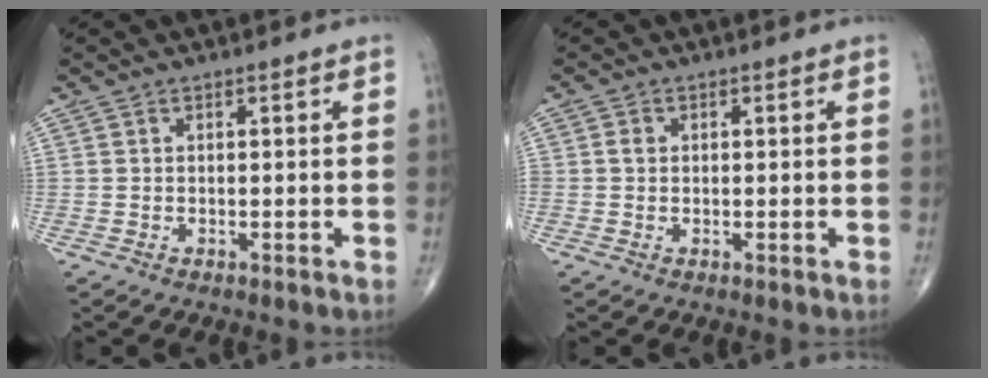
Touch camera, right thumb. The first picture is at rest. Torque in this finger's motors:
{"motor_torque": [-0.18, 0.51, 1.02, -0.46, 0.16]}